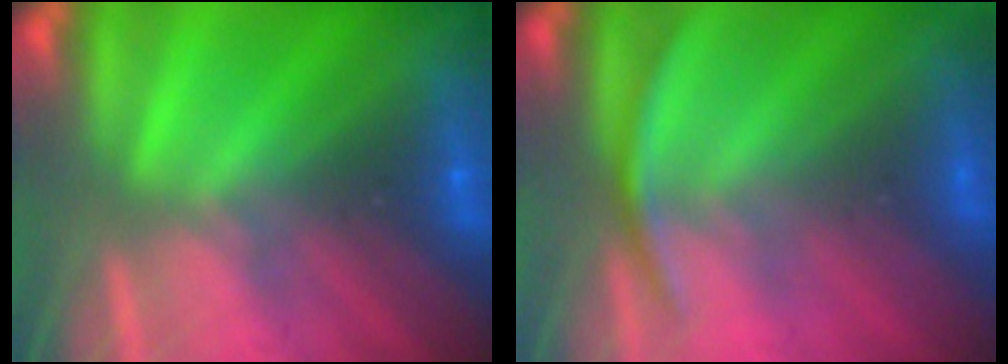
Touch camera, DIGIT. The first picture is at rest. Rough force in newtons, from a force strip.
{"total": 2.8}